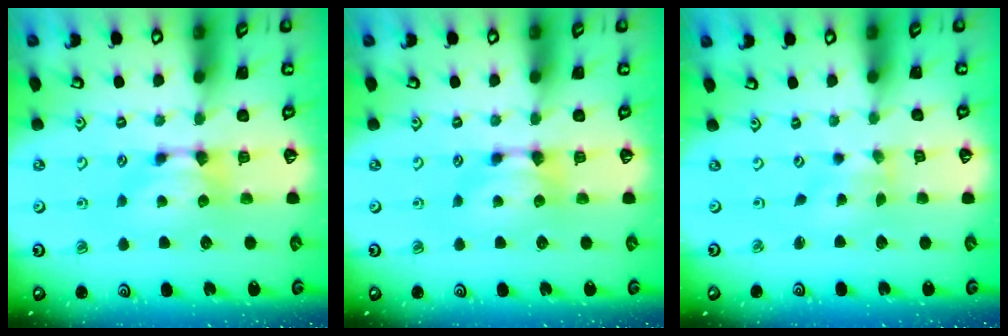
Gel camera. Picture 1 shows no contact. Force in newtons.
{"total": 0.0}
{"total": 2.6, "press": 2.4, "slide": 1.0}